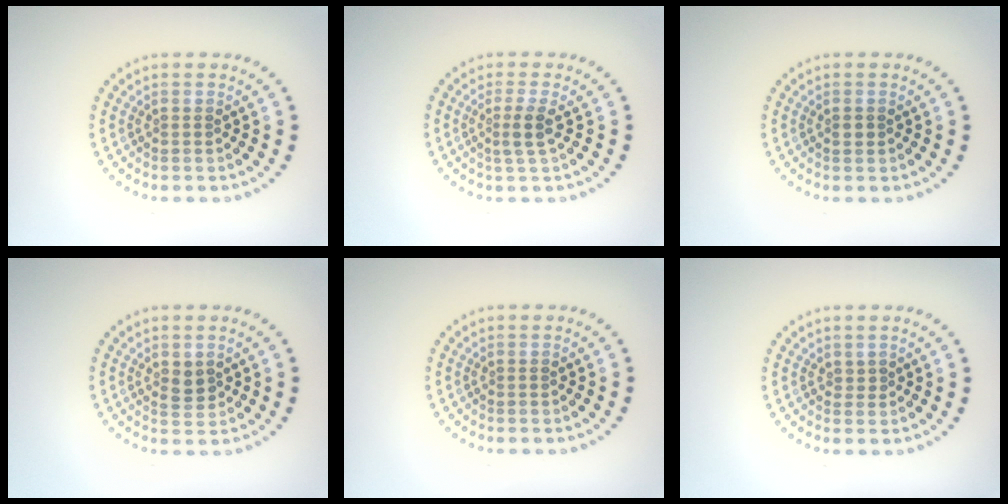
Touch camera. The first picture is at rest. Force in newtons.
{"total": 1.7, "press": 1.3, "slide": 1.1}
{"total": 0.9, "press": 0.9, "slide": 0.1}
{"total": 1.7, "press": 1.6, "slide": 0.5}
{"total": 0.0}
{"total": 0.5, "press": 0.2, "slide": 0.5}